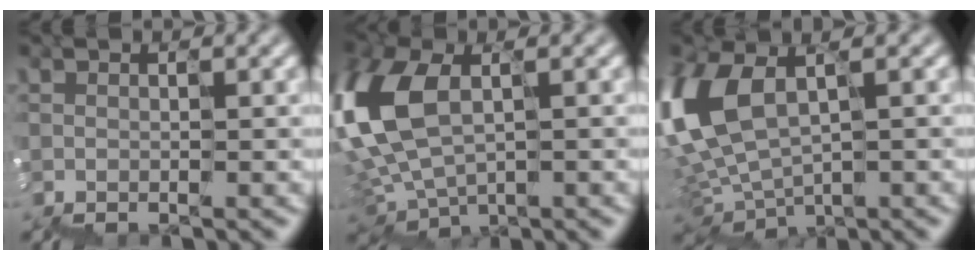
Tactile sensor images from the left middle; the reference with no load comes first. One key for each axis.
{"total": 8.9, "fx": 1.4, "fy": 5.3, "fz": 6.9, "tx": -0.225, "ty": 0.007, "tz": 0.031}
{"total": 8.1, "fx": 2.3, "fy": 4.6, "fz": 6.2, "tx": -0.200, "ty": 0.003, "tz": 0.055}